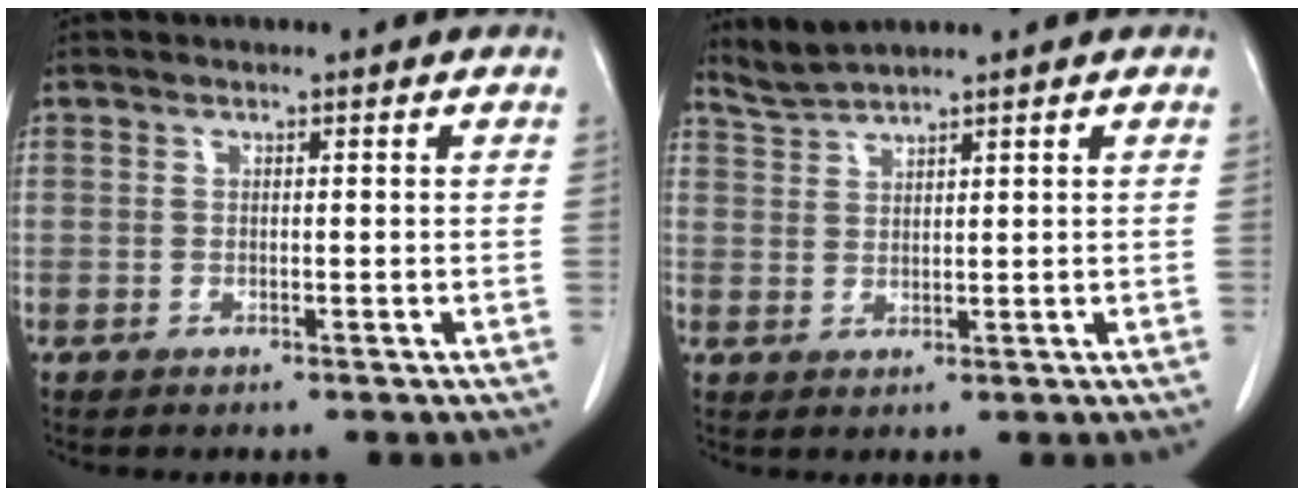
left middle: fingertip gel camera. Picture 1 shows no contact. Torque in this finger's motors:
{"motor_torque": [-0.04, -0.34, -0.06, -0.01]}